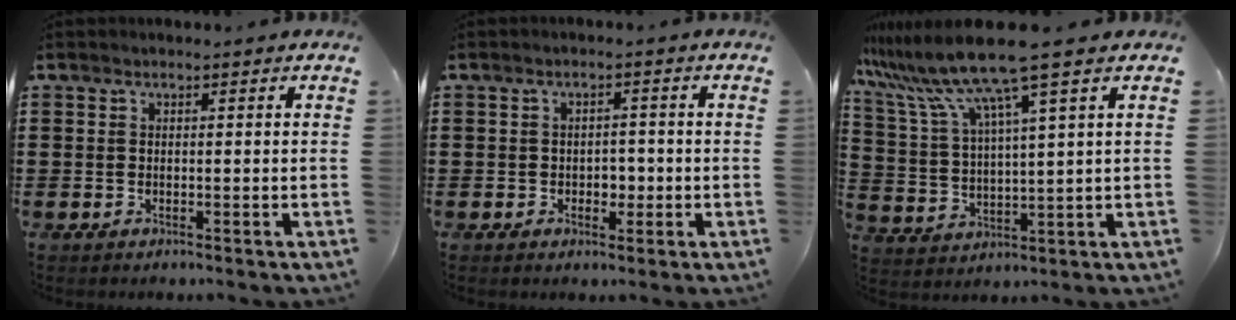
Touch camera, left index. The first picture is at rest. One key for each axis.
{"total": 2.4, "fx": -0.5, "fy": 1.7, "fz": 1.6, "tx": -0.026, "ty": 0.002, "tz": -0.015}
{"total": 10.5, "fx": 7.6, "fy": -0.2, "fz": 7.2, "tx": -0.173, "ty": -0.037, "tz": 0.124}